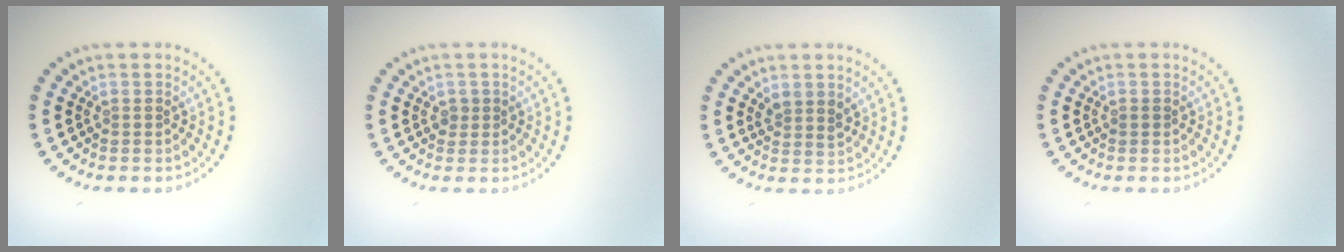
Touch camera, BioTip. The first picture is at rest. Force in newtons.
{"total": 0.7, "press": 0.7, "slide": 0.2}
{"total": 1.5, "press": 1.3, "slide": 0.8}
{"total": 0.6, "press": 0.6, "slide": 0.2}